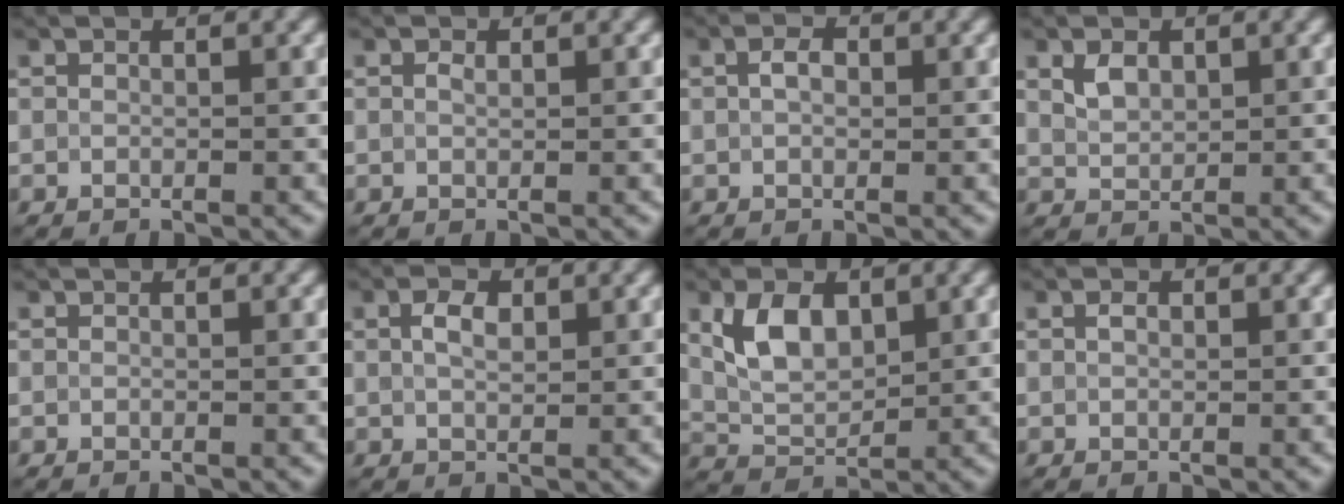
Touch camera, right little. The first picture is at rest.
{"total": 0.7, "force": [0.3, 0.4, 0.5], "torque": [-0.011, 0.002, 0.004]}
{"total": 1.9, "force": [0.4, 1.2, 1.4], "torque": [-0.024, 0.002, 0.005]}
{"total": 1.9, "force": [0.9, 1.2, 1.1], "torque": [-0.023, -0.001, 0.022]}
{"total": 0.0}
{"total": 2.3, "force": [0.7, 1.3, 1.8], "torque": [-0.039, 0.003, 0.013]}
{"total": 4.7, "force": [1.6, 2.9, 3.4], "torque": [-0.075, 0.001, 0.032]}
{"total": 0.9, "force": [0.3, 0.5, 0.6], "torque": [-0.014, 0.002, 0.005]}